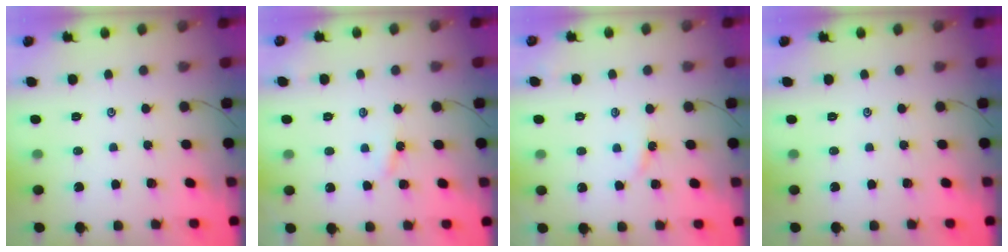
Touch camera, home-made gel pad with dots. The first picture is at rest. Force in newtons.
{"total": 3.4, "press": 3.4, "slide": 0.5}
{"total": 3.0, "press": 2.9, "slide": 0.5}
{"total": 0.0}